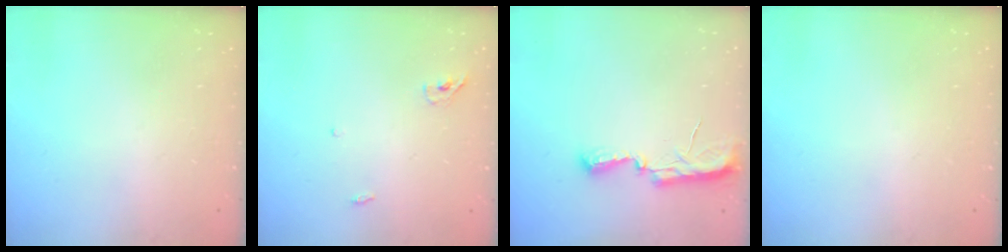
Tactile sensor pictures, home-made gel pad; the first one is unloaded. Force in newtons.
{"total": 3.7, "press": 3.6, "slide": 1.0}
{"total": 7.7, "press": 7.6, "slide": 1.0}
{"total": 0.0}